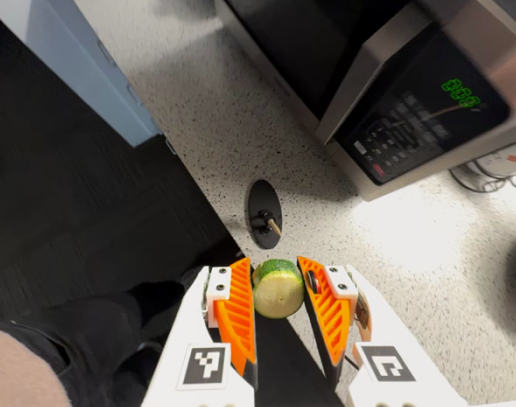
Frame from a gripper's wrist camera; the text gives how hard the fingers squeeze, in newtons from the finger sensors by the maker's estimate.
{"total": 9.7, "left": 9.8, "right": 9.5}